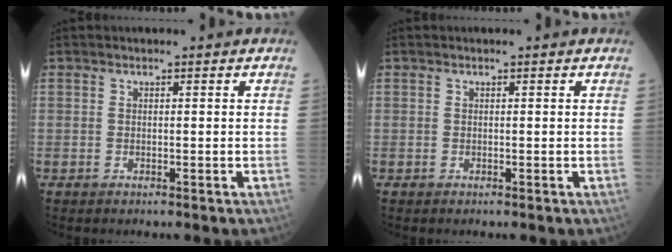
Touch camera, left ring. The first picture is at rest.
{"total": 0.0}